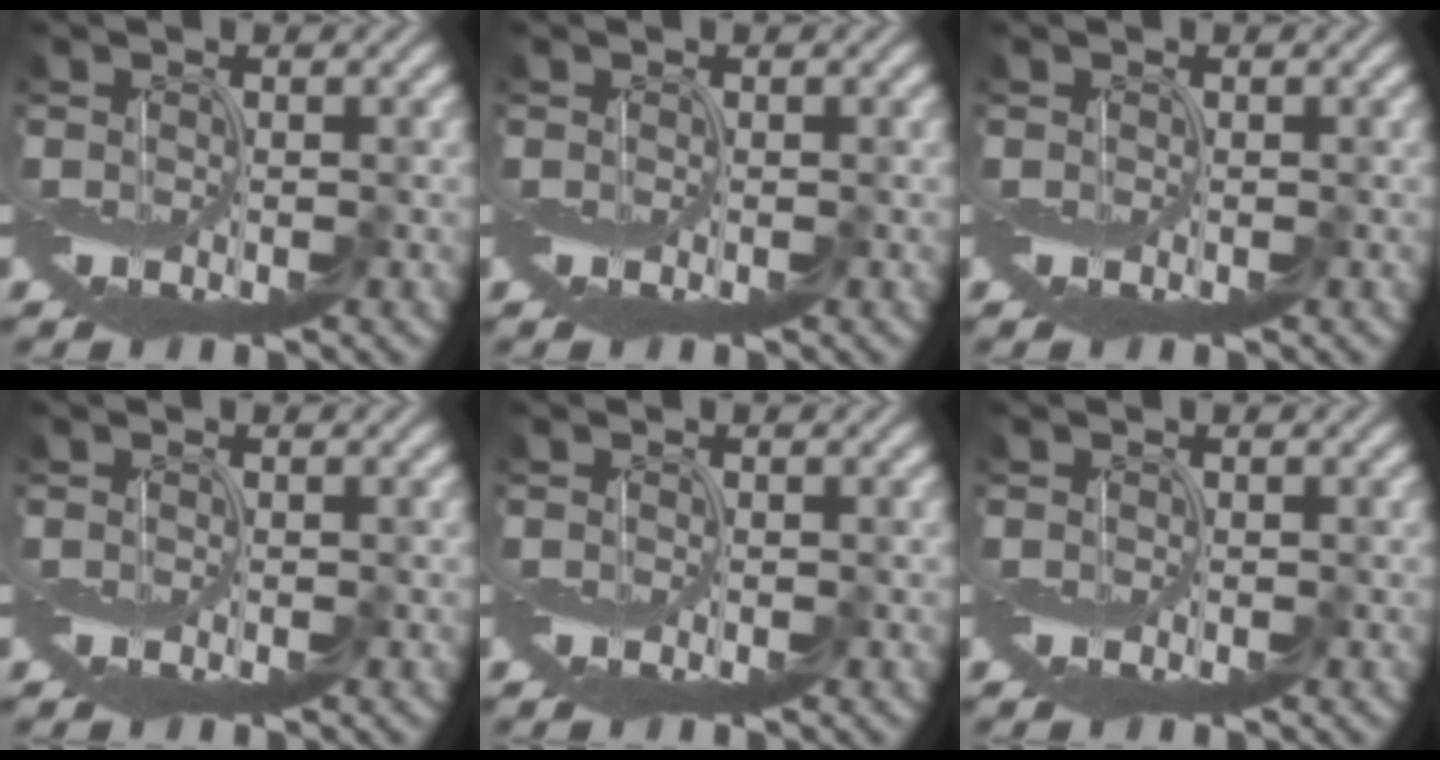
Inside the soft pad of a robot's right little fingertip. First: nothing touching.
{"total": 0.0}
{"total": 0.0}
{"total": 0.0}
{"total": 0.0}
{"total": 0.0}